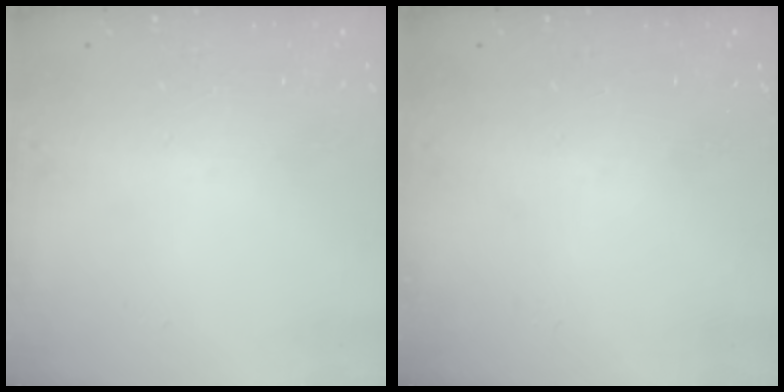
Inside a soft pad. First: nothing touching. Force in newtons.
{"total": 0.0}